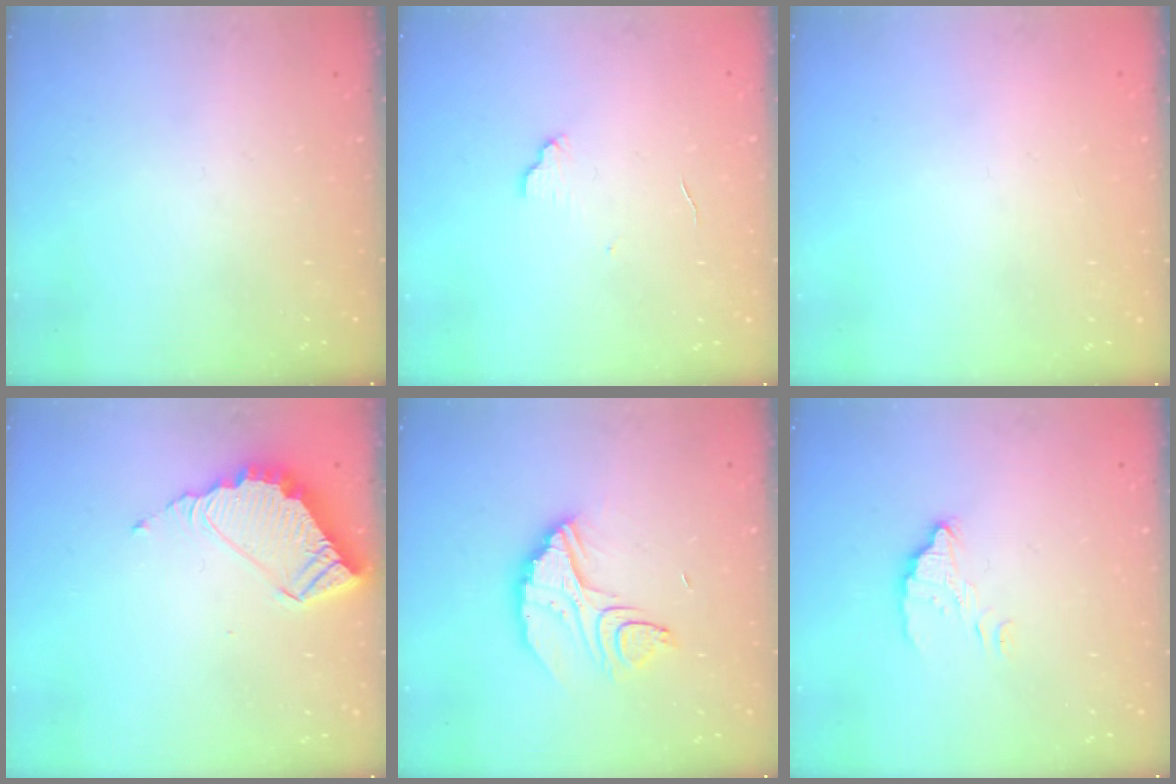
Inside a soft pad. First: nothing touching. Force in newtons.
{"total": 5.8, "press": 5.8, "slide": 0.4}
{"total": 2.1, "press": 2.1, "slide": 0.1}
{"total": 7.9, "press": 7.9, "slide": 0.1}
{"total": 10.9, "press": 10.9, "slide": 0.7}
{"total": 4.0, "press": 4.0, "slide": 0.1}